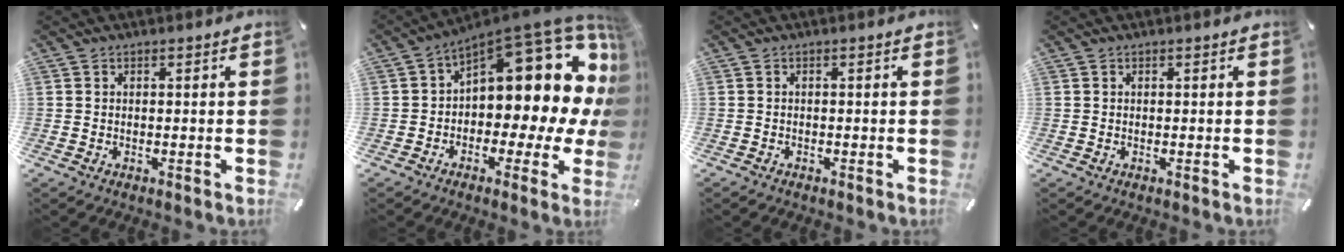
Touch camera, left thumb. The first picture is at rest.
{"total": 16.8, "force": [8.1, 7.8, 12.5], "torque": [-0.160, -0.081, 0.130]}
{"total": 0.6, "force": [-0.5, 0.3, 0.0], "torque": [0.000, 0.002, -0.012]}
{"total": 0.0}